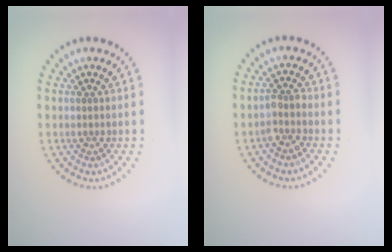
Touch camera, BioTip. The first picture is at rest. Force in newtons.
{"total": 1.7, "press": 1.5, "slide": 0.8}